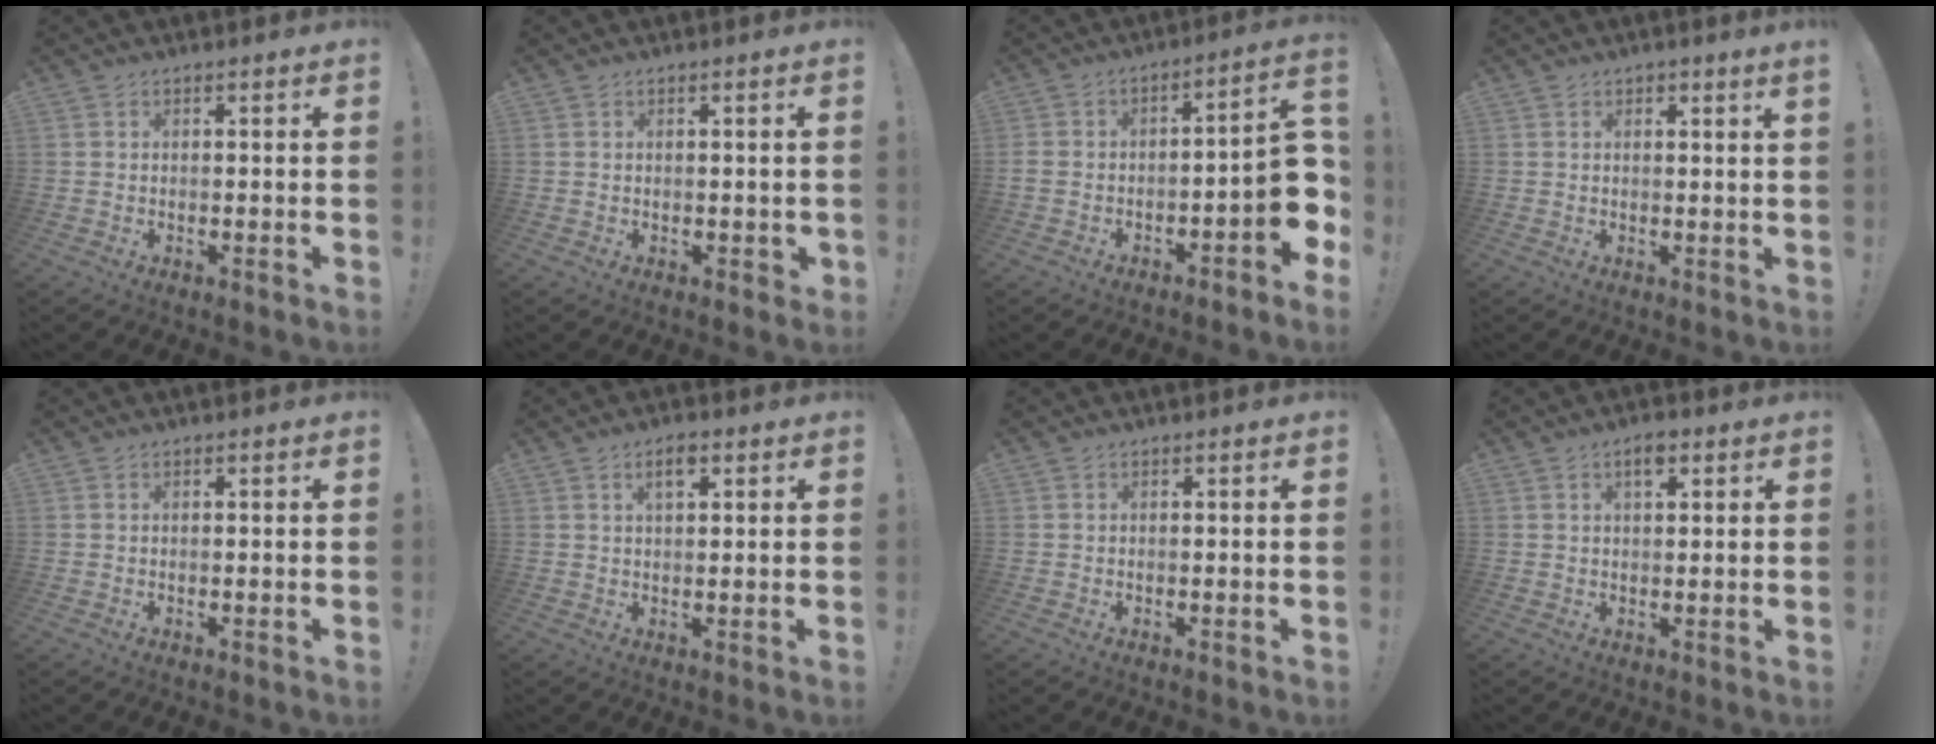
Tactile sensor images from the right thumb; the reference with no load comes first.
{"total": 1.2, "force": [0.0, 0.9, 0.9], "torque": [-0.012, 0.003, 0.001]}
{"total": 10.5, "force": [-3.2, 3.2, 9.5], "torque": [-0.135, 0.013, -0.055]}
{"total": 1.3, "force": [1.1, -0.3, 0.7], "torque": [-0.001, -0.008, 0.016]}
{"total": 0.0}
{"total": 3.9, "force": [1.8, 1.8, 2.9], "torque": [-0.040, -0.003, 0.027]}
{"total": 0.0}
{"total": 3.5, "force": [1.8, 1.7, 2.5], "torque": [-0.031, -0.004, 0.026]}